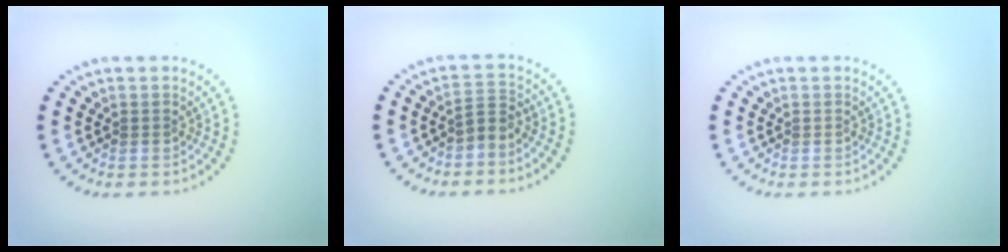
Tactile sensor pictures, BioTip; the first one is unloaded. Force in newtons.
{"total": 1.8, "press": 1.3, "slide": 1.2}
{"total": 0.0}